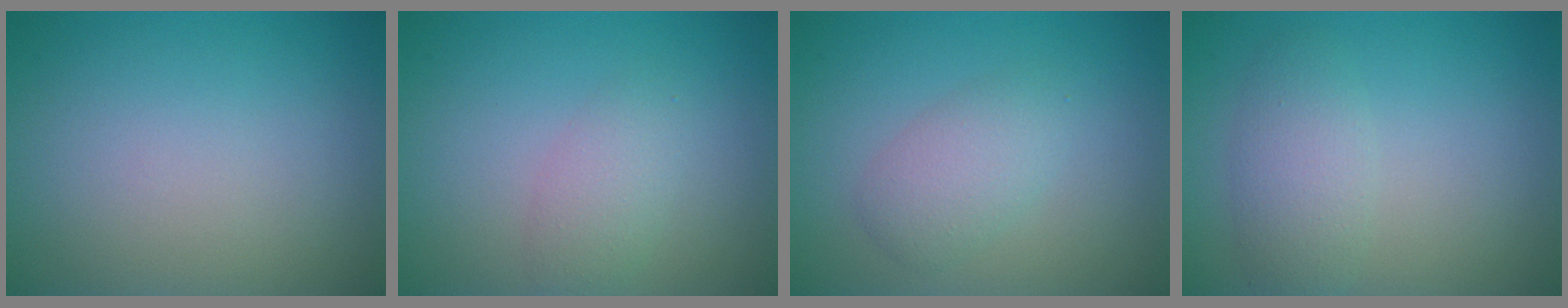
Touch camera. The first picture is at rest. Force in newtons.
{"total": 2.1, "press": 2.1, "slide": 0.1}
{"total": 2.7, "press": 2.7, "slide": 0.1}
{"total": 2.7, "press": 2.7, "slide": 0.1}